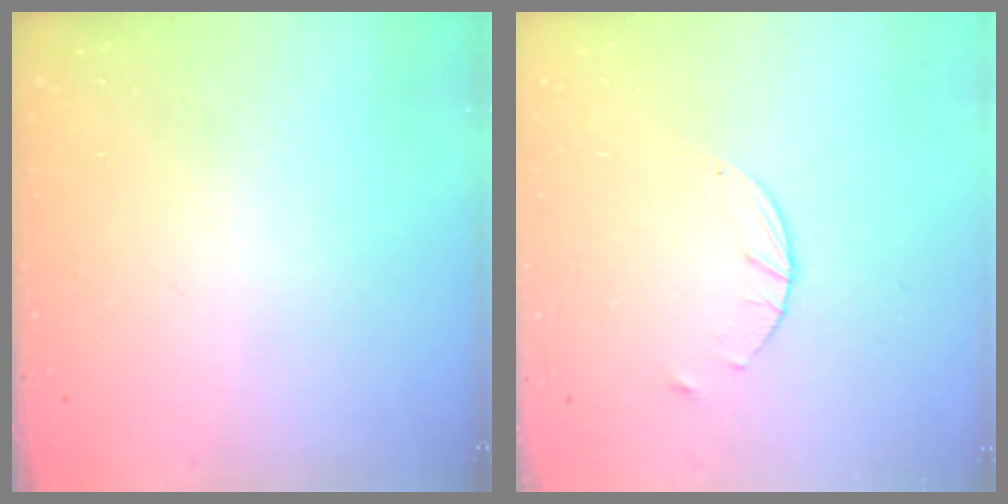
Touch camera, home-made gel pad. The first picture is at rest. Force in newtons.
{"total": 2.6, "press": 2.6, "slide": 0.4}